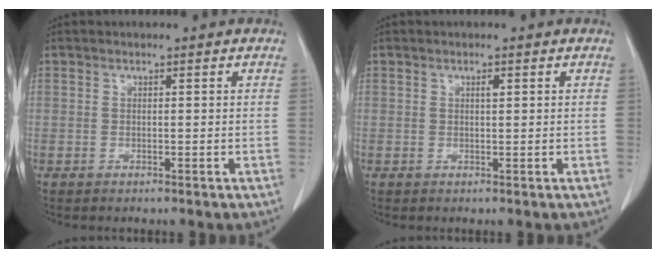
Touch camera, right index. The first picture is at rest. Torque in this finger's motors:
{"motor_torque": [0.08, -0.07, 0.00, 0.01]}